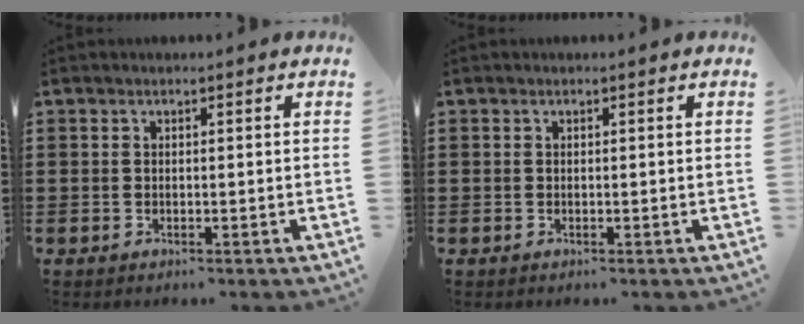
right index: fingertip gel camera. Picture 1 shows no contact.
{"total": 0.0}